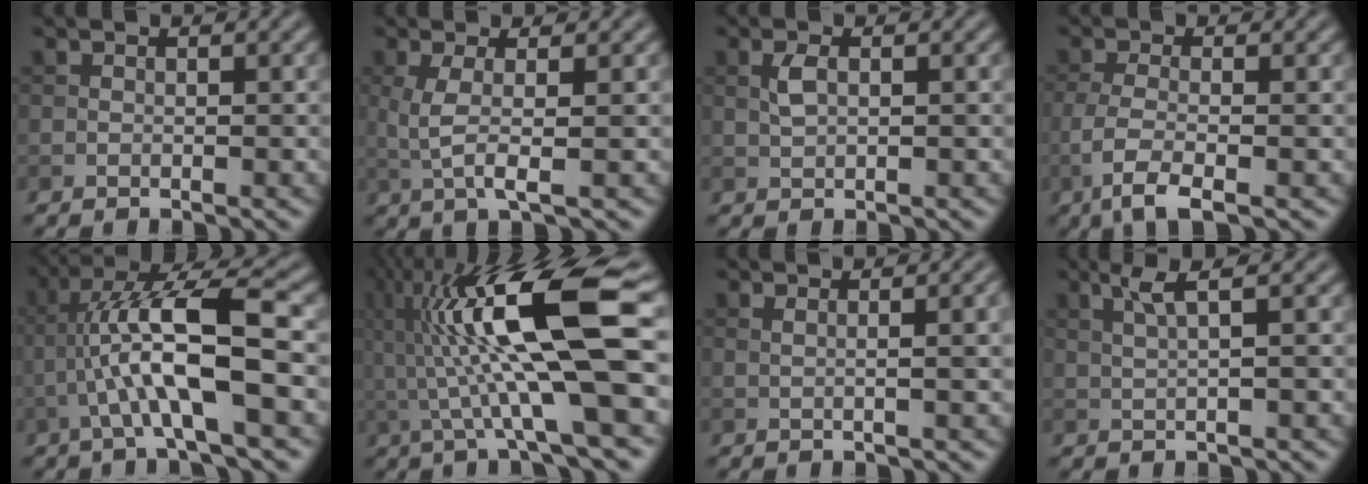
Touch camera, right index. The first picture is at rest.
{"total": 3.2, "force": [0.0, 0.7, 3.2], "torque": [-0.070, -0.003, 0.001]}
{"total": 1.6, "force": [0.4, 0.7, 1.4], "torque": [-0.033, 0.002, 0.009]}
{"total": 3.8, "force": [-1.9, 0.9, 3.2], "torque": [-0.067, -0.004, -0.045]}
{"total": 8.9, "force": [-1.4, 1.6, 8.6], "torque": [-0.150, 0.024, -0.025]}
{"total": 13.5, "force": [1.7, 2.8, 13.1], "torque": [-0.228, 0.022, 0.033]}
{"total": 5.4, "force": [1.4, 2.4, 4.6], "torque": [-0.028, 0.032, -0.010]}
{"total": 2.7, "force": [1.2, 0.4, 2.4], "torque": [-0.045, 0.004, 0.024]}